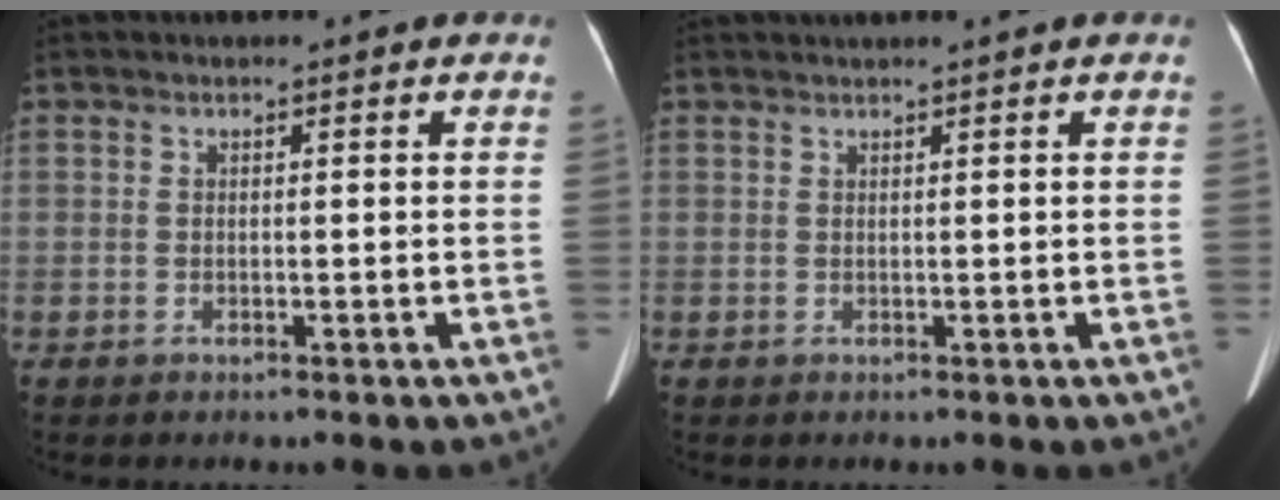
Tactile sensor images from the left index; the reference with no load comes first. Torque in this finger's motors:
{"motor_torque": [0.84, -1.30, 0.03, 0.06]}